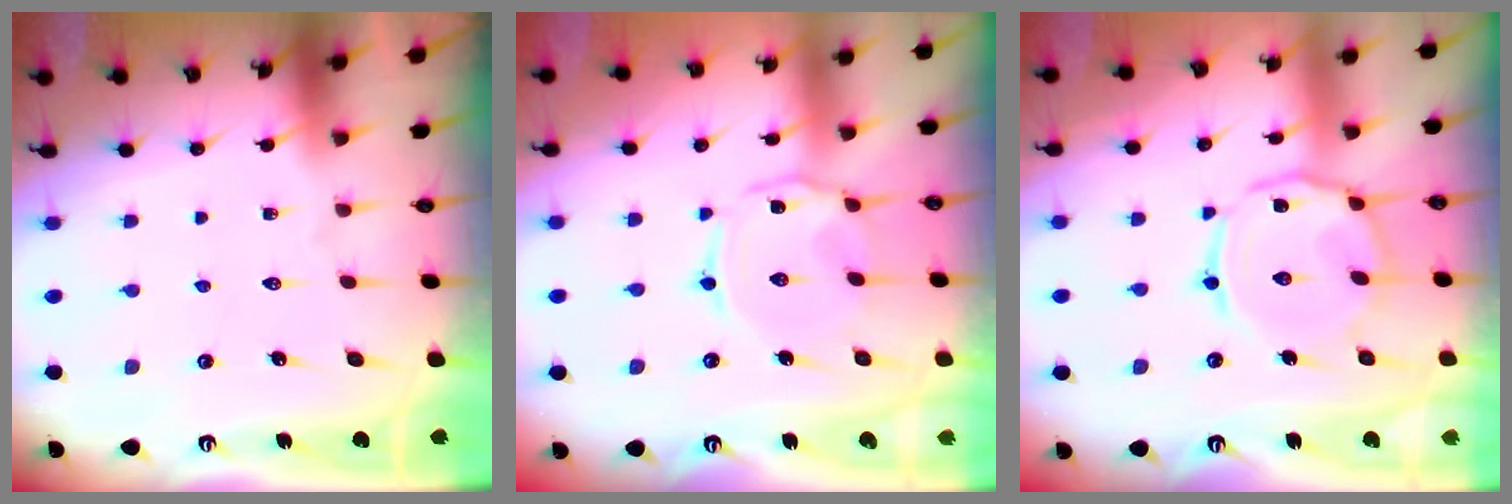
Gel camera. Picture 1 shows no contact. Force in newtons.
{"total": 2.9, "press": 2.8, "slide": 0.4}
{"total": 9.5, "press": 9.5, "slide": 0.7}